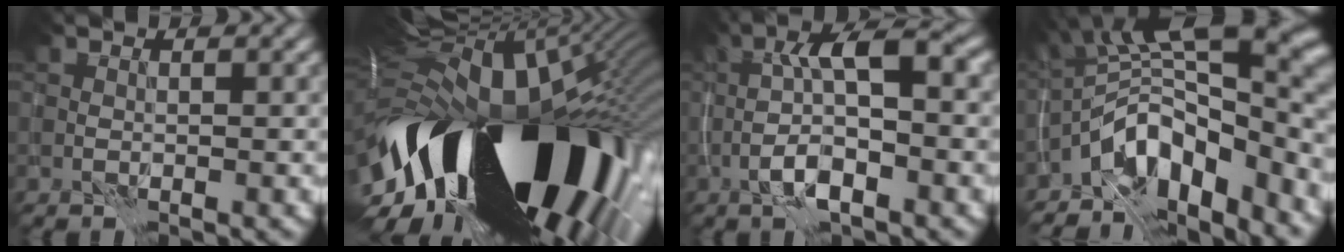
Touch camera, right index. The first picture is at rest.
{"total": 20.7, "force": [-3.6, 10.7, 17.4], "torque": [-0.290, -0.062, -0.044]}
{"total": 6.0, "force": [-0.8, 2.0, 5.6], "torque": [-0.101, 0.019, -0.022]}
{"total": 12.1, "force": [-4.2, 5.8, 9.8], "torque": [-0.136, 0.009, -0.069]}